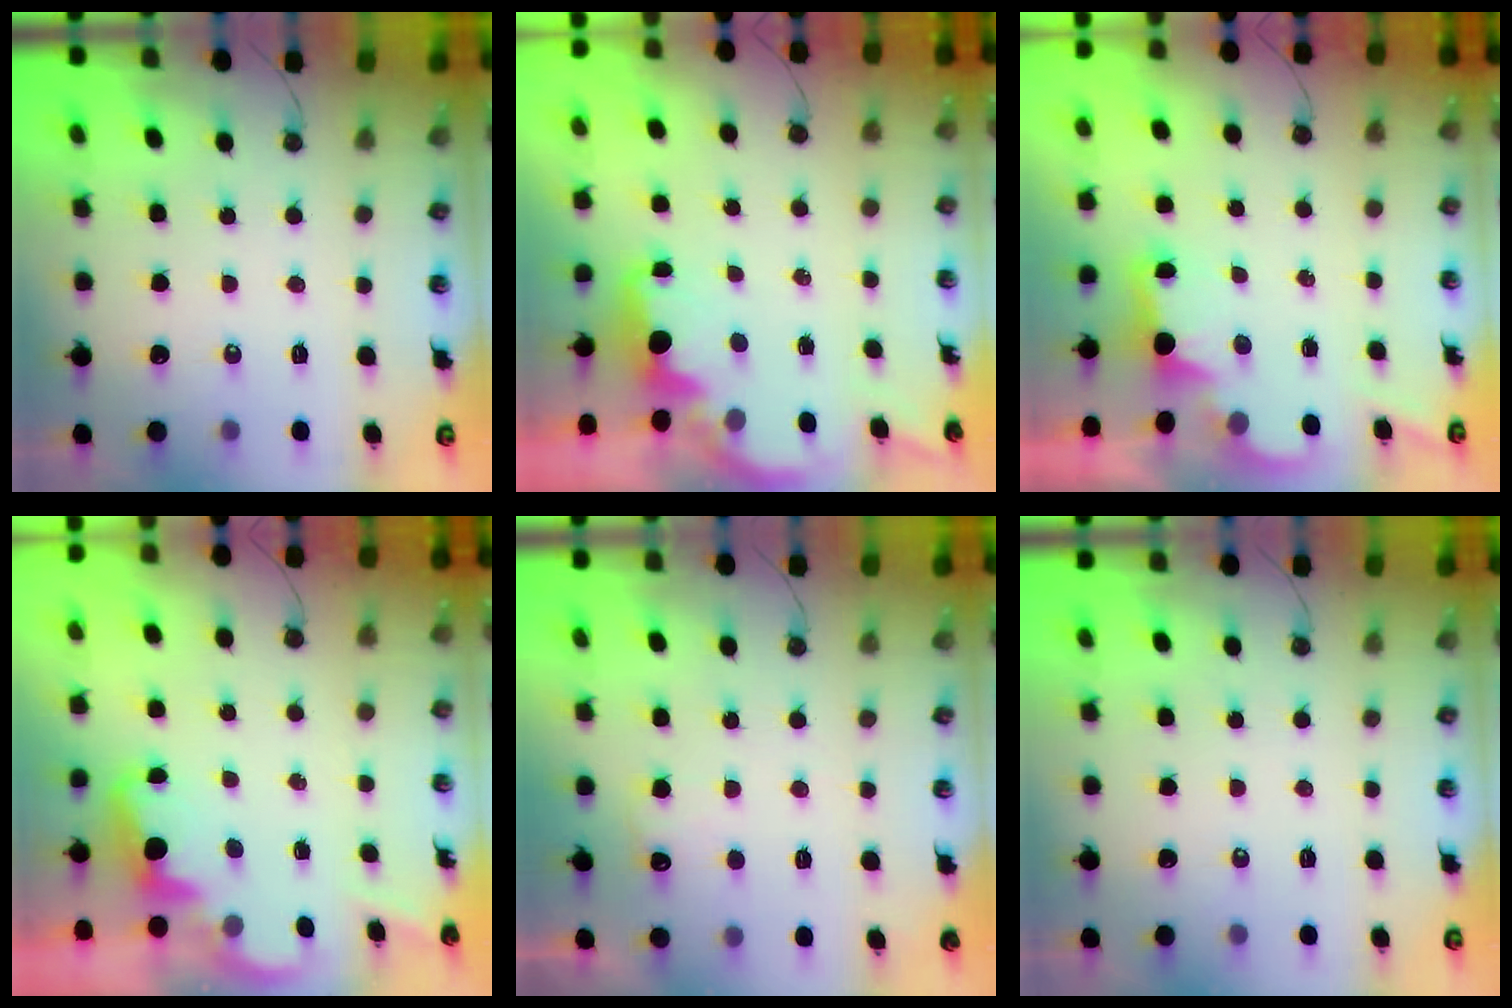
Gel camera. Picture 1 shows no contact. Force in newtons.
{"total": 2.3, "press": 2.1, "slide": 0.8}
{"total": 2.4, "press": 2.3, "slide": 0.7}
{"total": 2.3, "press": 2.2, "slide": 0.5}
{"total": 6.4, "press": 6.2, "slide": 1.3}
{"total": 0.0}